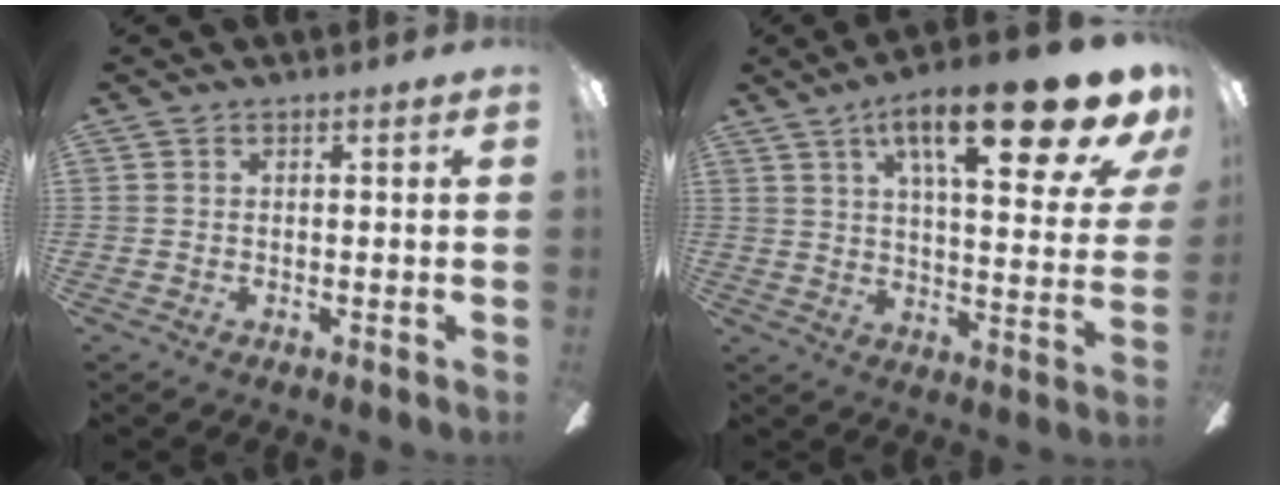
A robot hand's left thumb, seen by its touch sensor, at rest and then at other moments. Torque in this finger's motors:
{"motor_torque": [2.94, 2.07, 1.79, -0.98, 0.50]}